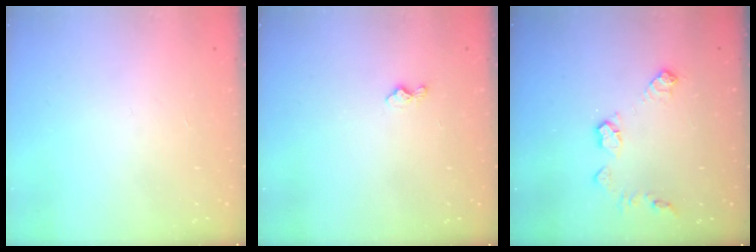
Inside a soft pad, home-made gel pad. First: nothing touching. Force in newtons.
{"total": 3.5, "press": 3.5, "slide": 0.4}
{"total": 8.8, "press": 8.8, "slide": 0.3}